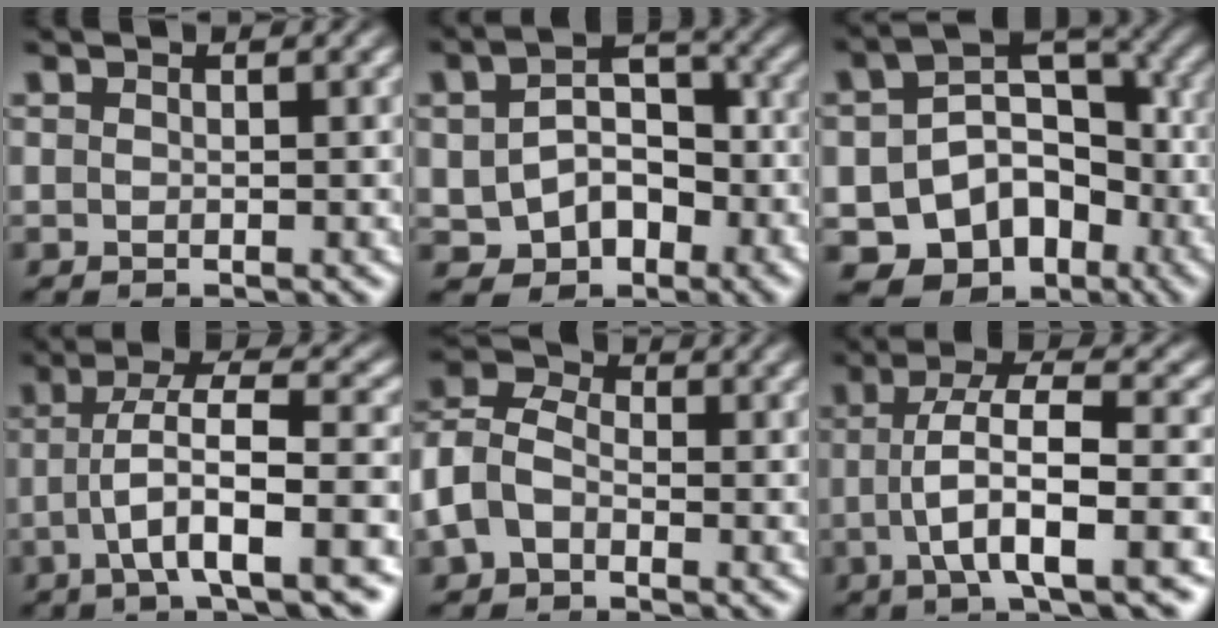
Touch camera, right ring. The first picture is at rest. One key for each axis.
{"total": 7.3, "fx": -1.6, "fy": 6.0, "fz": 3.8, "tx": -0.068, "ty": -0.029, "tz": -0.017}
{"total": 18.6, "fx": -7.1, "fy": 15.4, "fz": 7.6, "tx": -0.170, "ty": -0.069, "tz": -0.107}
{"total": 7.1, "fx": -0.7, "fy": 2.2, "fz": 6.7, "tx": -0.101, "ty": -0.001, "tz": -0.008}
{"total": 8.2, "fx": 0.0, "fy": 7.1, "fz": 4.0, "tx": -0.096, "ty": -0.002, "tz": -0.013}
{"total": 7.0, "fx": -0.4, "fy": 2.0, "fz": 6.6, "tx": -0.113, "ty": -0.004, "tz": -0.002}